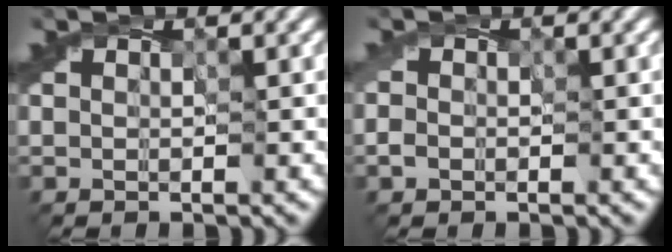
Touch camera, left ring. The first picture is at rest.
{"total": 0.7, "force": [-0.4, 0.6, 0.1], "torque": [-0.002, 0.005, -0.013]}